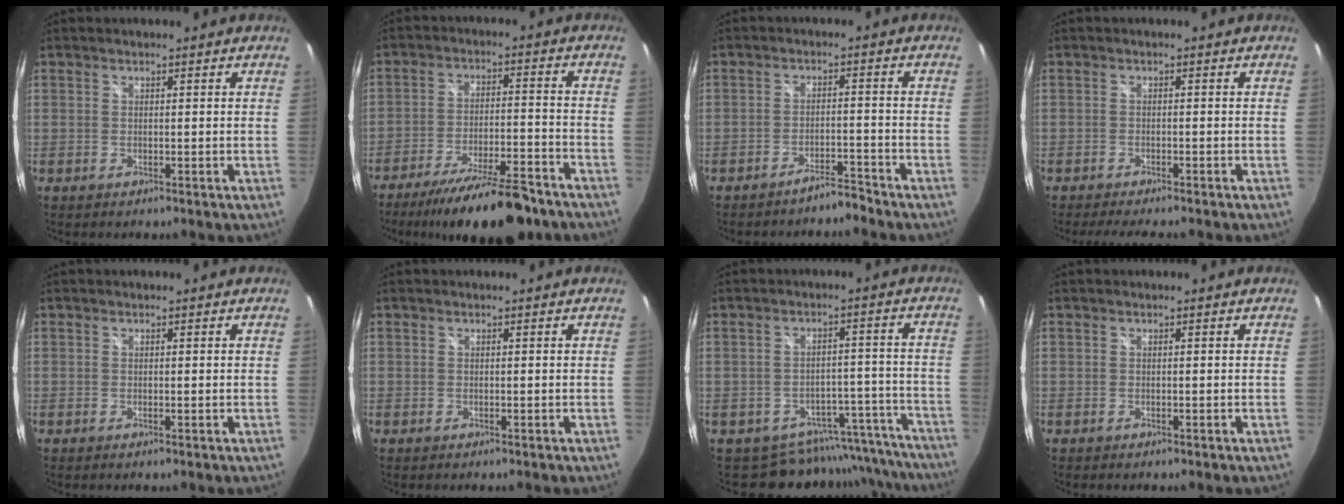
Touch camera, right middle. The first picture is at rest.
{"total": 17.2, "force": [-14.0, 3.4, 9.4], "torque": [-0.171, -0.022, -0.211]}
{"total": 3.5, "force": [-3.4, 0.2, 0.8], "torque": [-0.022, 0.001, -0.051]}
{"total": 5.5, "force": [-4.8, 0.9, 2.6], "torque": [-0.056, -0.017, -0.073]}
{"total": 0.0}
{"total": 0.0}
{"total": 14.2, "force": [-13.0, 5.6, 1.0], "torque": [0.000, 0.052, -0.155]}
{"total": 0.0}